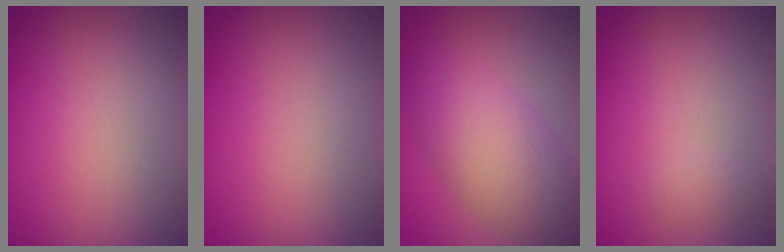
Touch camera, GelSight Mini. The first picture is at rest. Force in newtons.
{"total": 0.0}
{"total": 6.6, "press": 6.6, "slide": 0.5}
{"total": 0.9, "press": 0.9, "slide": 0.0}